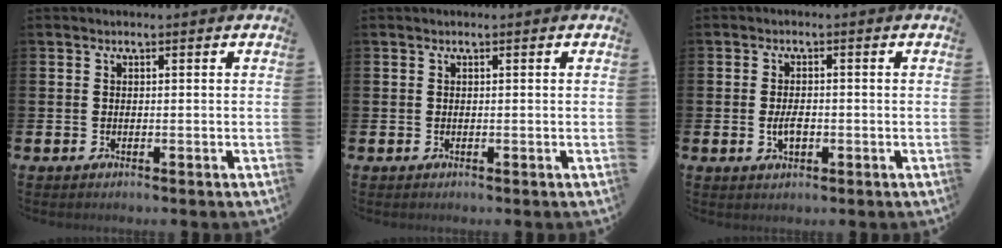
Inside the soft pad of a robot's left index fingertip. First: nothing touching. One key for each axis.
{"total": 0.0}
{"total": 2.7, "fx": -0.4, "fy": 1.4, "fz": 2.3, "tx": -0.030, "ty": -0.004, "tz": -0.010}